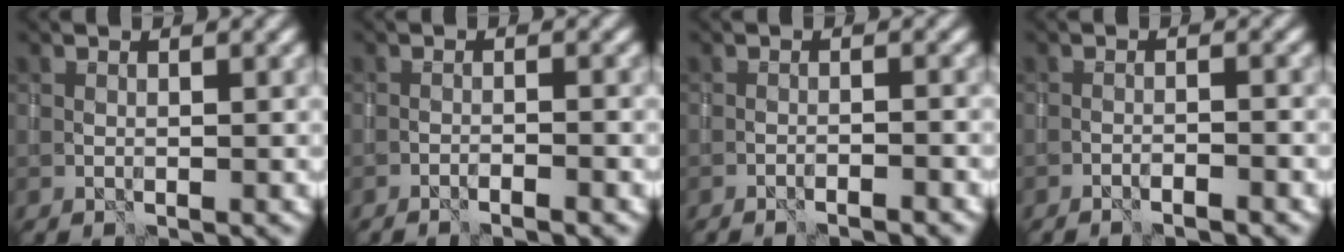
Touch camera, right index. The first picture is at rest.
{"total": 1.6, "force": [-1.3, 0.1, 1.0], "torque": [-0.019, 0.009, -0.027]}
{"total": 1.8, "force": [-1.6, 0.2, 0.8], "torque": [-0.013, 0.011, -0.028]}
{"total": 1.7, "force": [-1.4, 0.1, 1.0], "torque": [-0.019, 0.010, -0.027]}